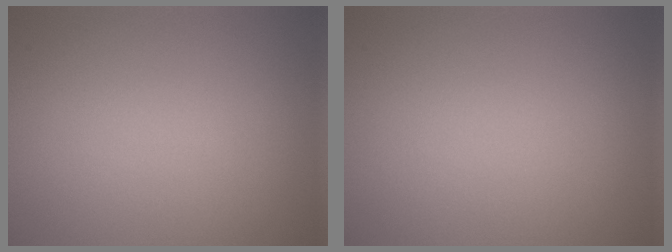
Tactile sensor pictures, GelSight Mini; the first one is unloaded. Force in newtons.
{"total": 0.0}